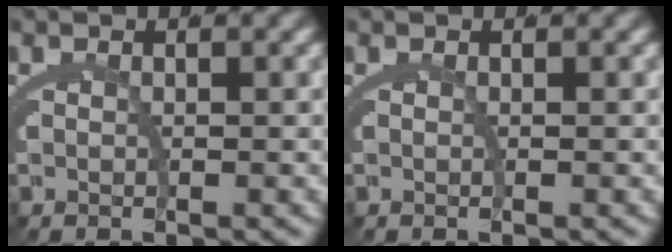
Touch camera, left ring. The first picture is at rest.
{"total": 0.0}